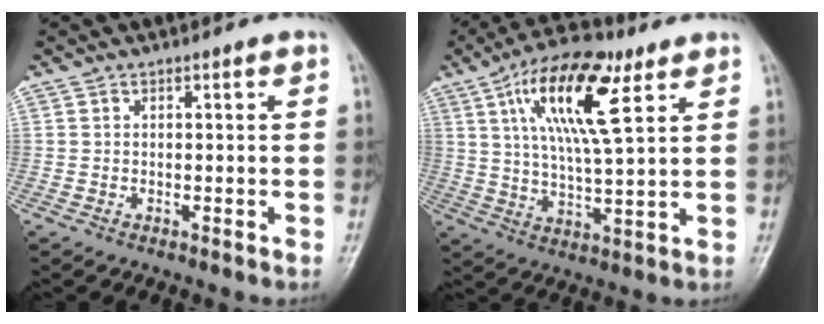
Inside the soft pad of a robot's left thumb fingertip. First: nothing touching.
{"total": 15.7, "force": [6.8, 5.0, 13.2], "torque": [-0.223, -0.013, 0.116]}